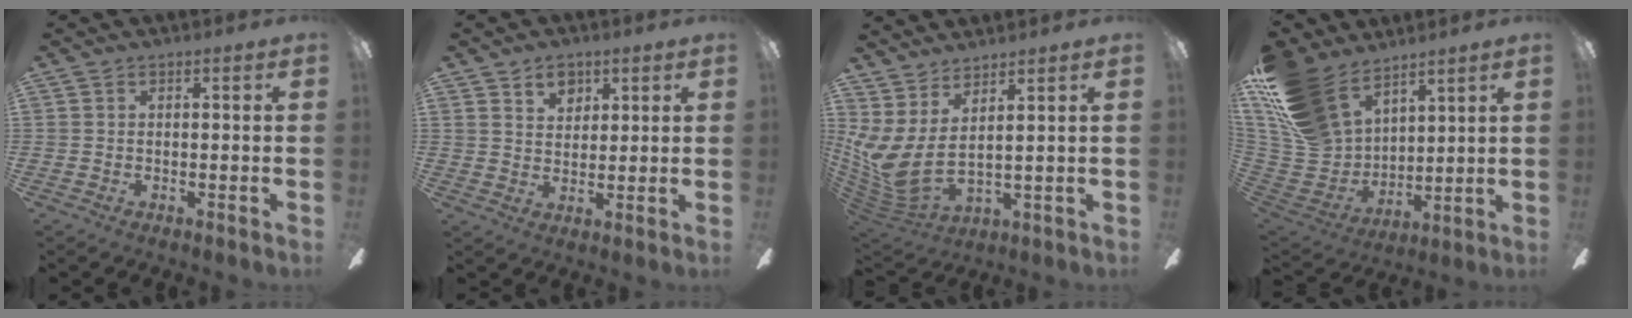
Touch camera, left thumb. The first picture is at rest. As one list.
[{"total": 5.7, "force": [3.8, 3.9, 1.9], "torque": [-0.021, -0.008, 0.063]}, {"total": 8.4, "force": [2.9, 3.3, 7.2], "torque": [-0.183, -0.053, 0.050]}, {"total": 19.9, "force": [13.1, 11.9, 9.2], "torque": [-0.225, -0.071, 0.252]}]